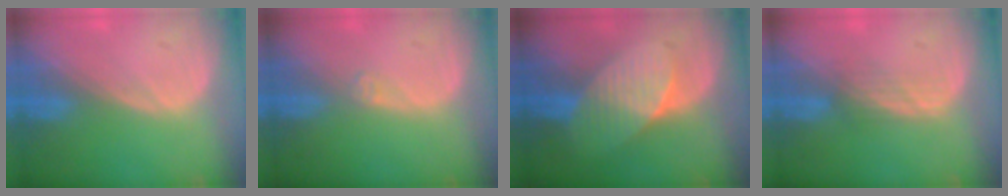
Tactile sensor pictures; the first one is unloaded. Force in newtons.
{"total": 1.1, "press": 0.8, "slide": 0.7}
{"total": 7.4, "press": 6.7, "slide": 3.2}
{"total": 2.8, "press": 2.5, "slide": 1.2}